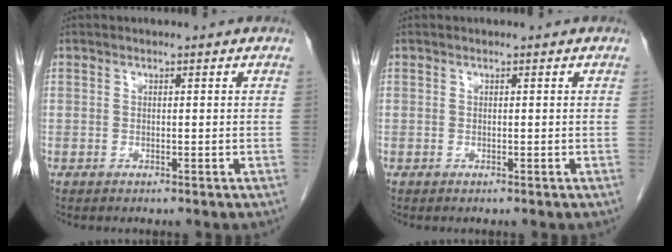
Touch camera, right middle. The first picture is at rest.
{"total": 0.0}